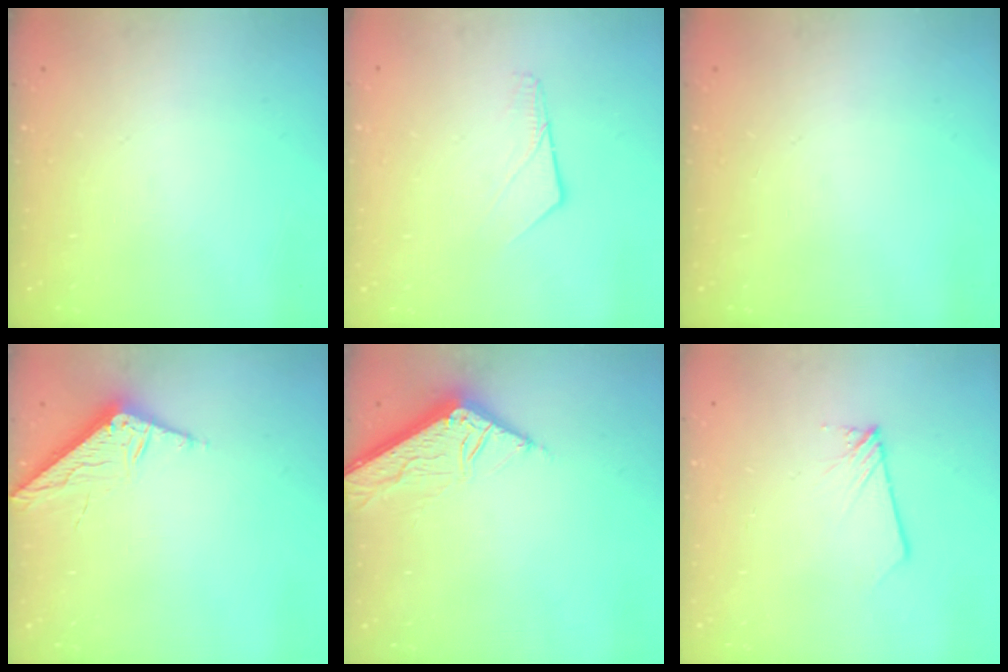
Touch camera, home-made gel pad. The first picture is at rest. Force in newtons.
{"total": 5.7, "press": 5.7, "slide": 0.5}
{"total": 0.0}
{"total": 6.6, "press": 6.6, "slide": 0.1}
{"total": 7.0, "press": 6.9, "slide": 0.4}
{"total": 1.7, "press": 1.7, "slide": 0.1}